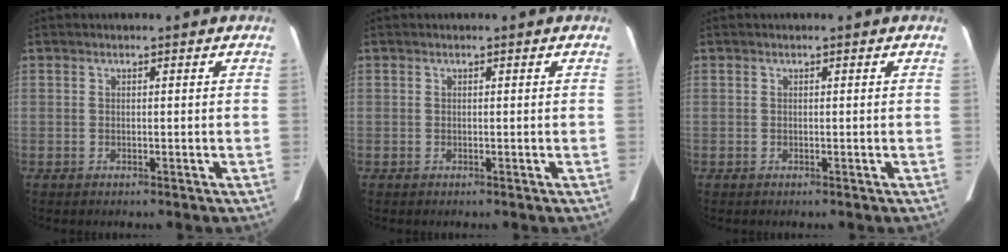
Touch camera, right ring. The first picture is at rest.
{"total": 0.0}
{"total": 0.0}